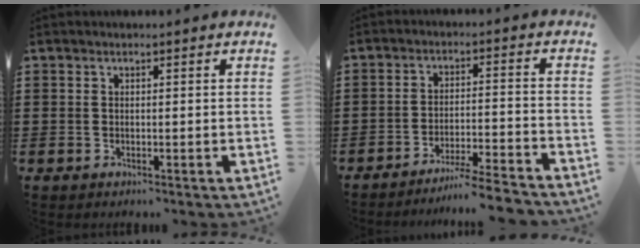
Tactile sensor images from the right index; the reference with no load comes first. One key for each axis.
{"total": 5.8, "fx": -5.3, "fy": -0.6, "fz": 2.1, "tx": -0.041, "ty": -0.014, "tz": -0.104}